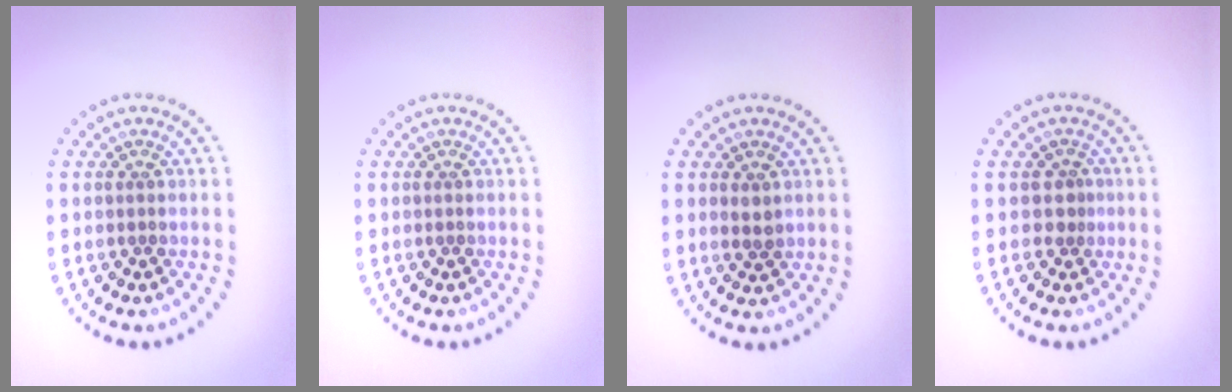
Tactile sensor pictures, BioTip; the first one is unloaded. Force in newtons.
{"total": 0.0}
{"total": 1.2, "press": 1.2, "slide": 0.3}
{"total": 1.1, "press": 0.8, "slide": 0.8}